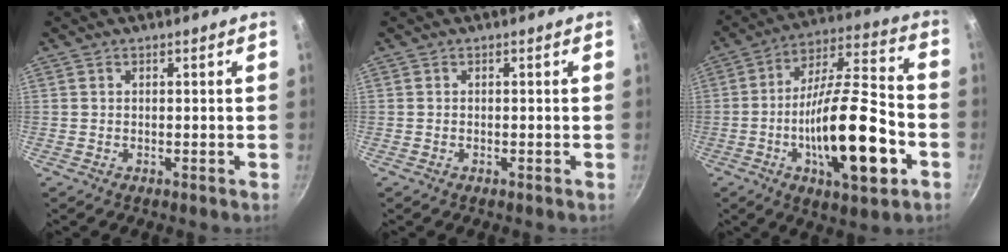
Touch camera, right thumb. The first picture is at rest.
{"total": 0.0}
{"total": 22.2, "force": [-6.3, 7.3, 20.0], "torque": [-0.316, 0.040, -0.107]}